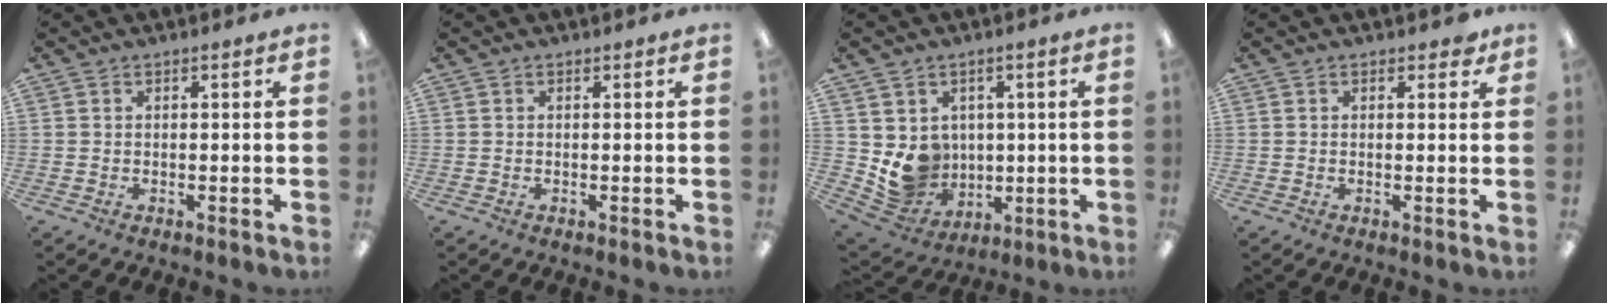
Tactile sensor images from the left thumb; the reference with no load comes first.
{"total": 0.0}
{"total": 9.2, "force": [0.8, 8.9, 2.2], "torque": [-0.055, -0.026, 0.026]}
{"total": 1.5, "force": [0.9, 0.9, 0.8], "torque": [-0.001, -0.003, 0.012]}